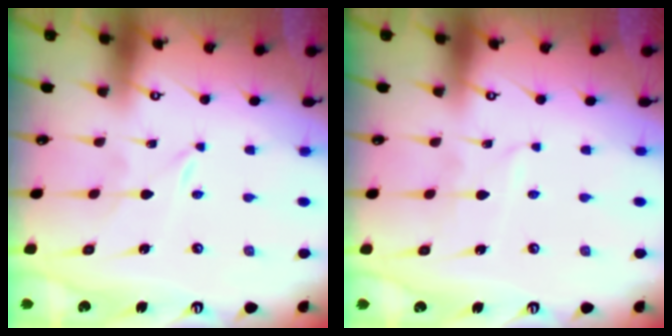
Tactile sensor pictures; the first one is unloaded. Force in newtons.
{"total": 3.0, "press": 3.0, "slide": 0.3}